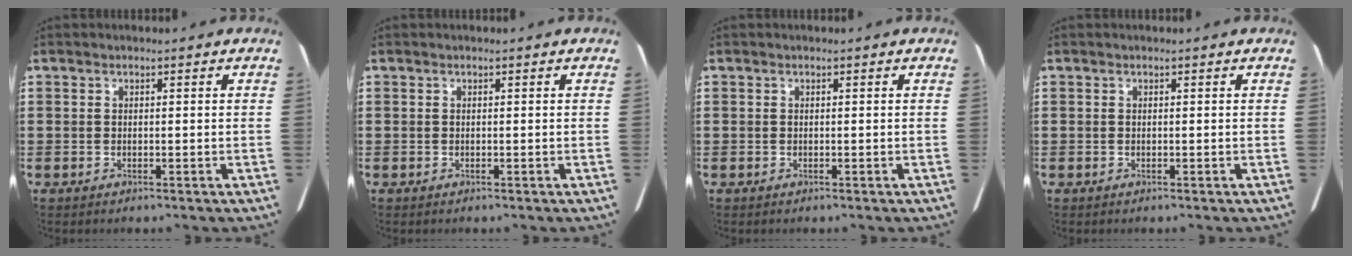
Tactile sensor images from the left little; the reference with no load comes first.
{"total": 0.0}
{"total": 0.0}
{"total": 0.0}